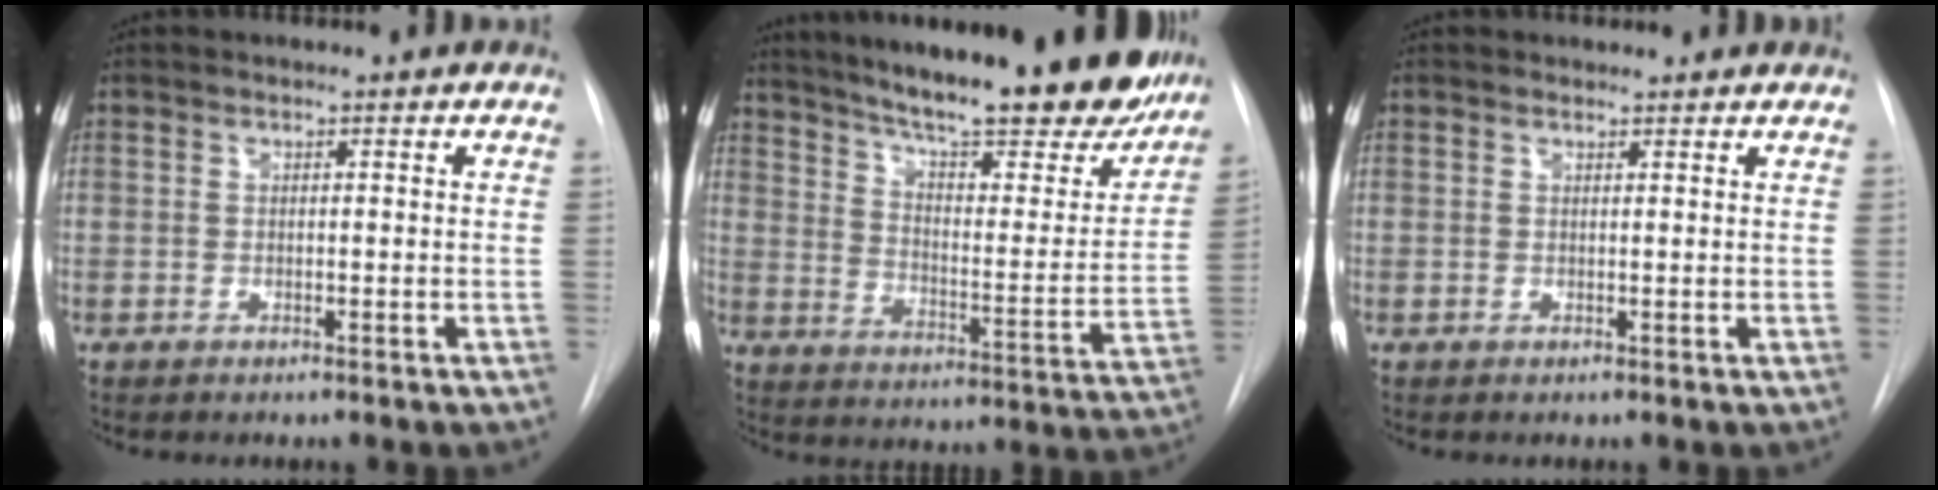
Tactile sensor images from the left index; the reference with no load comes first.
{"total": 29.2, "force": [24.1, 5.7, 15.4], "torque": [-0.235, -0.049, 0.318]}
{"total": 2.1, "force": [2.0, 0.6, 0.1], "torque": [-0.008, 0.009, 0.021]}